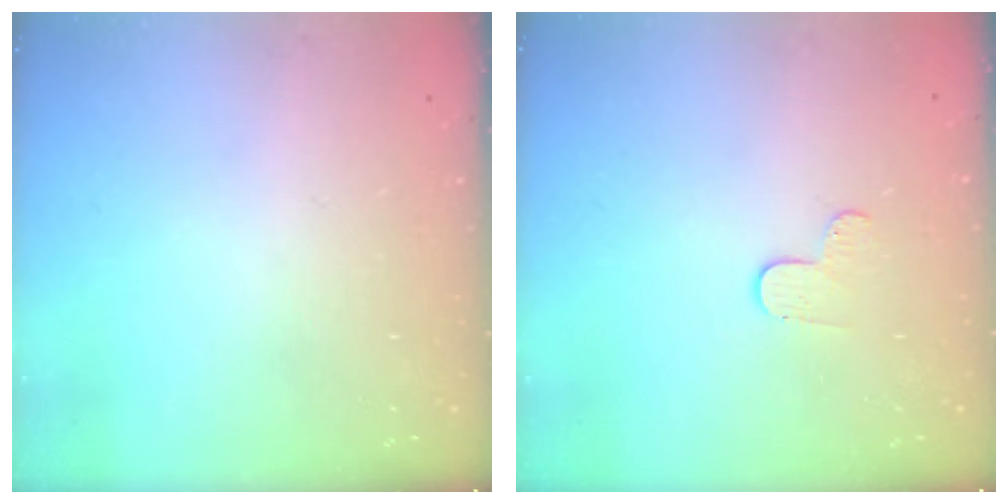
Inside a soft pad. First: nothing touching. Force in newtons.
{"total": 3.9, "press": 3.9, "slide": 0.4}